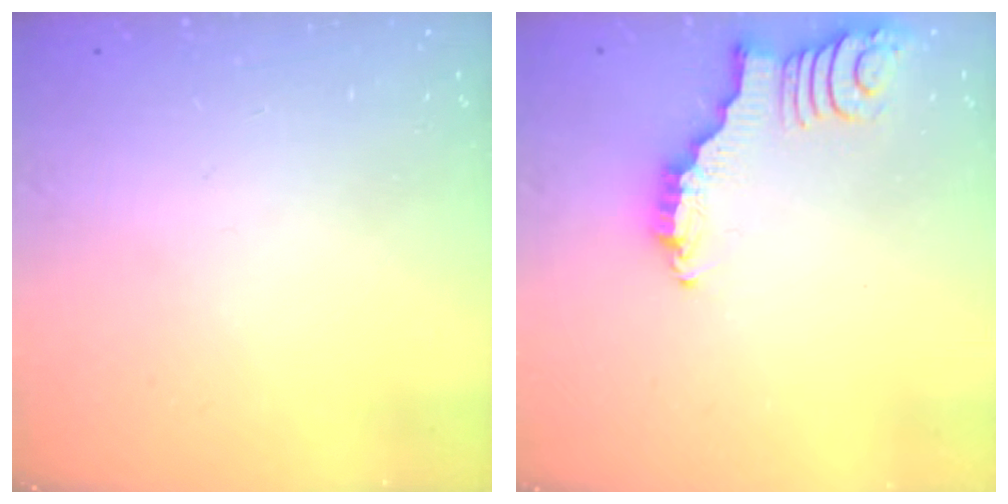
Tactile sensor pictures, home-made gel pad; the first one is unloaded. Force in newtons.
{"total": 2.9, "press": 2.9, "slide": 0.4}